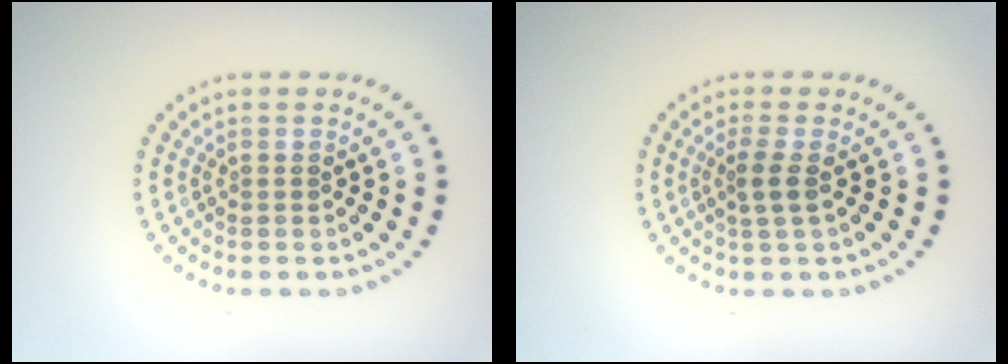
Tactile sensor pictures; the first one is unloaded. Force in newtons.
{"total": 1.7, "press": 1.3, "slide": 1.0}